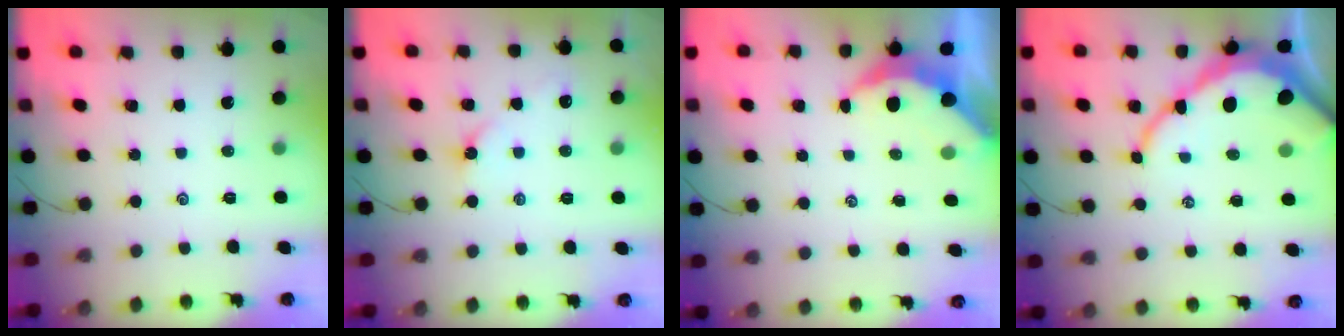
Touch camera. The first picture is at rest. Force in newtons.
{"total": 2.6, "press": 2.5, "slide": 0.5}
{"total": 5.5, "press": 5.5, "slide": 0.6}
{"total": 12.0, "press": 11.9, "slide": 1.3}